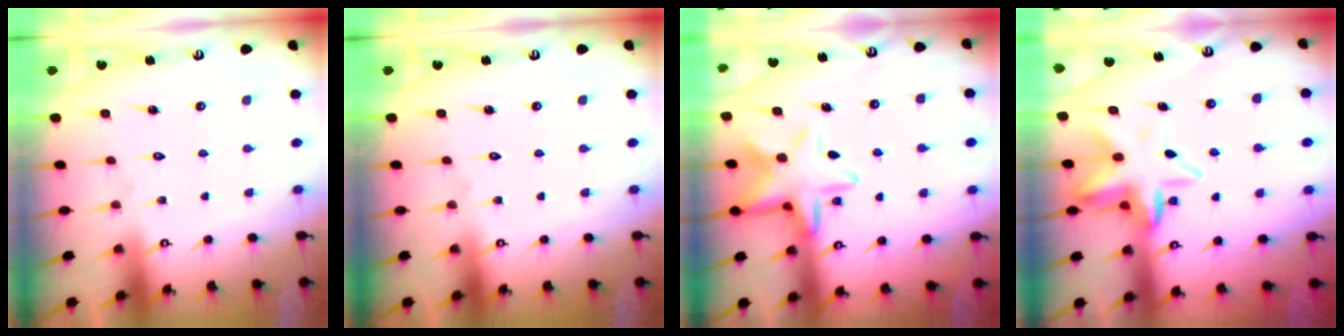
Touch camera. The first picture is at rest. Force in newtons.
{"total": 0.0}
{"total": 11.8, "press": 11.7, "slide": 0.9}
{"total": 8.2, "press": 7.8, "slide": 2.4}